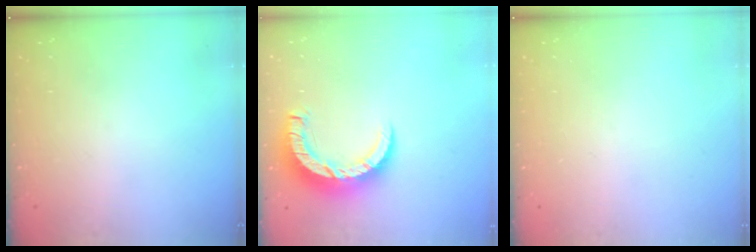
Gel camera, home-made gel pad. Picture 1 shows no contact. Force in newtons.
{"total": 8.9, "press": 8.9, "slide": 0.9}
{"total": 0.0}